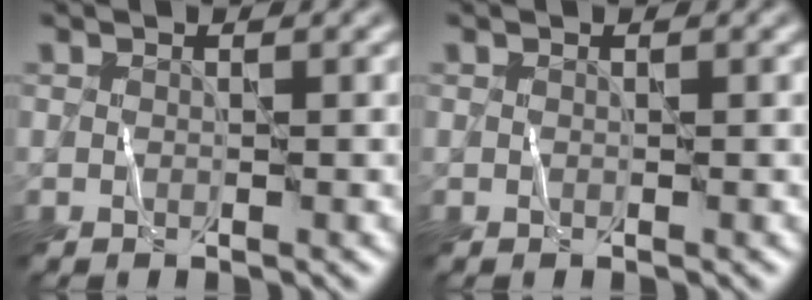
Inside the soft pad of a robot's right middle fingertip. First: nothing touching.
{"total": 0.0}